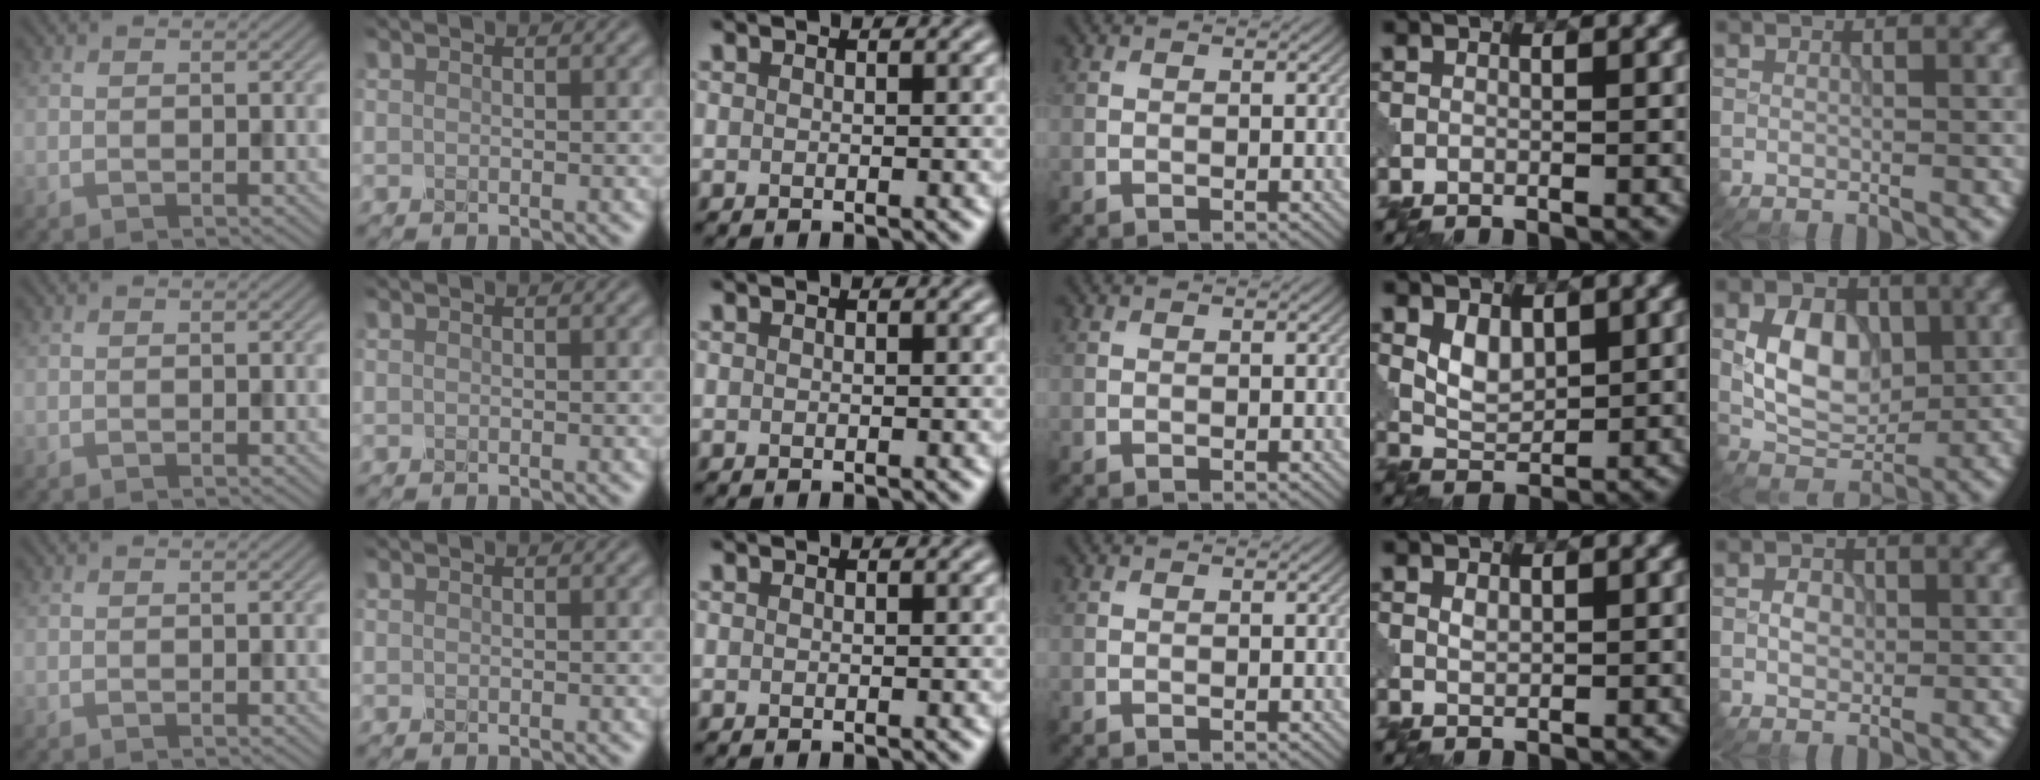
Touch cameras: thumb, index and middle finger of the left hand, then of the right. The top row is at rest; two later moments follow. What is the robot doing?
{"motion": "close", "object": "eyeshadow palette"}